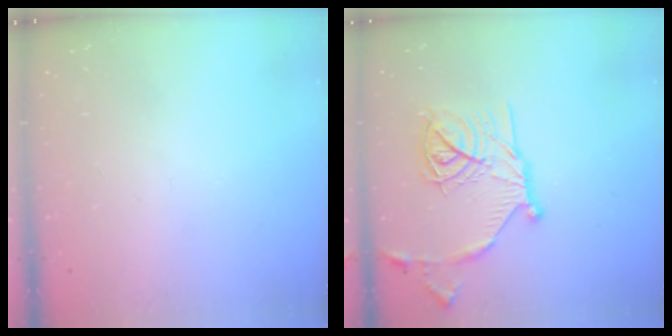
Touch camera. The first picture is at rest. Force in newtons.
{"total": 19.6, "press": 19.5, "slide": 1.7}